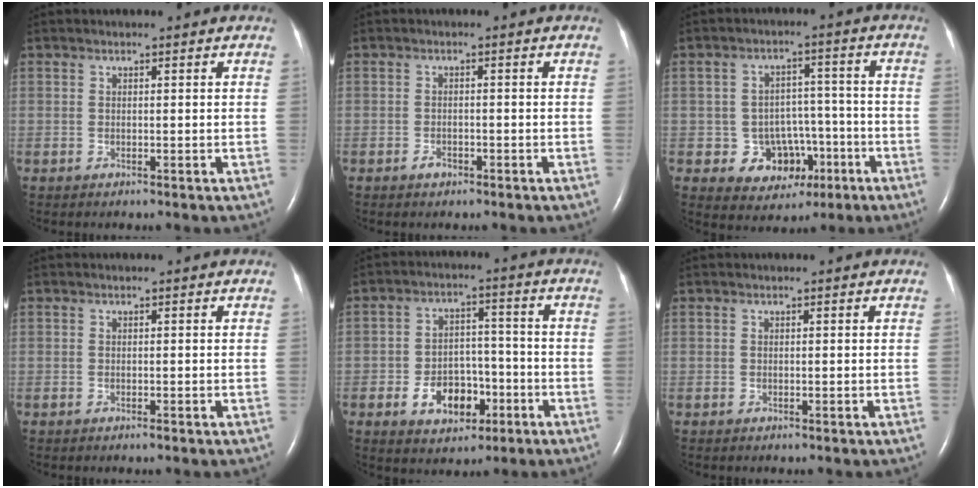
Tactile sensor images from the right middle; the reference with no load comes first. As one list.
[{"total": 1.4, "force": [-0.9, 0.8, 0.7], "torque": [-0.015, 0.002, -0.013]}, {"total": 7.6, "force": [-2.8, 6.6, 2.7], "torque": [-0.033, 0.026, -0.027]}, {"total": 0.0}, {"total": 8.1, "force": [-3.3, 5.4, 5.0], "torque": [-0.087, 0.017, -0.045]}, {"total": 0.0}]